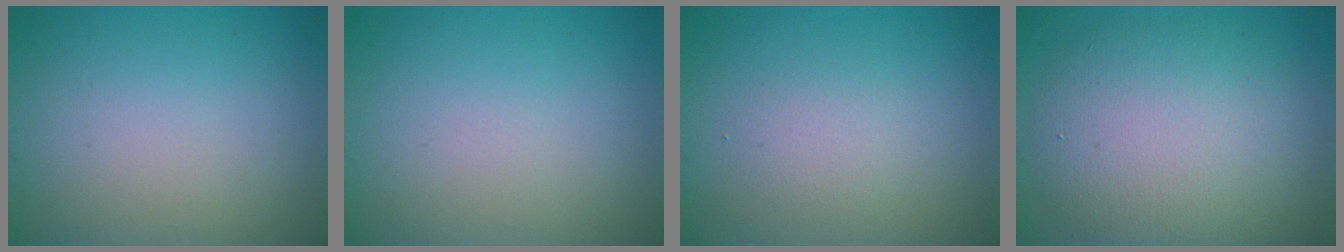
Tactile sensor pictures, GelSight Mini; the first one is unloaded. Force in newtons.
{"total": 0.0}
{"total": 1.4, "press": 1.4, "slide": 0.1}
{"total": 8.1, "press": 8.1, "slide": 0.4}